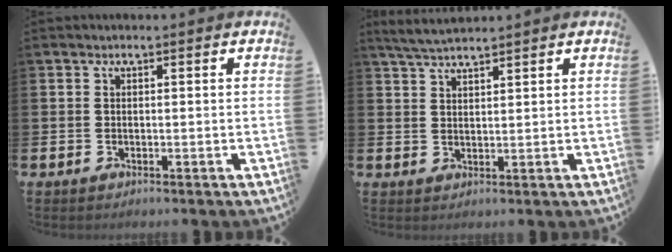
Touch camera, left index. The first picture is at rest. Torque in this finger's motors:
{"motor_torque": [-0.35, -0.38, 0.04, -0.01]}